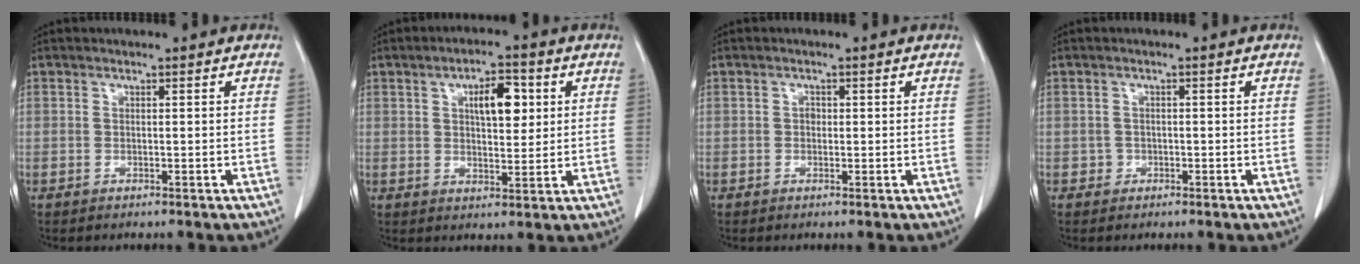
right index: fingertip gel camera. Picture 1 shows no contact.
{"total": 6.9, "force": [2.2, 2.7, 6.0], "torque": [-0.094, 0.008, 0.036]}
{"total": 0.8, "force": [0.0, 0.6, 0.5], "torque": [-0.007, 0.002, -0.004]}
{"total": 1.0, "force": [-0.5, 0.9, 0.0], "torque": [0.003, 0.005, -0.011]}